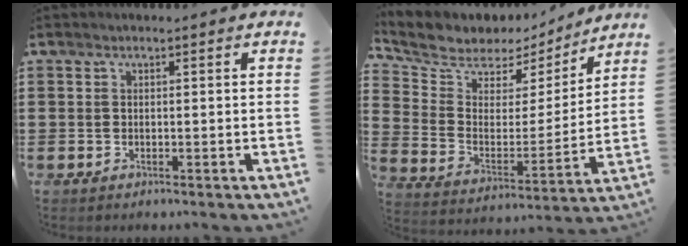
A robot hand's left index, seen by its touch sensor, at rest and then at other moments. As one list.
[{"total": 6.2, "force": [5.3, 3.1, 0.4], "torque": [-0.052, -0.036, 0.089]}]